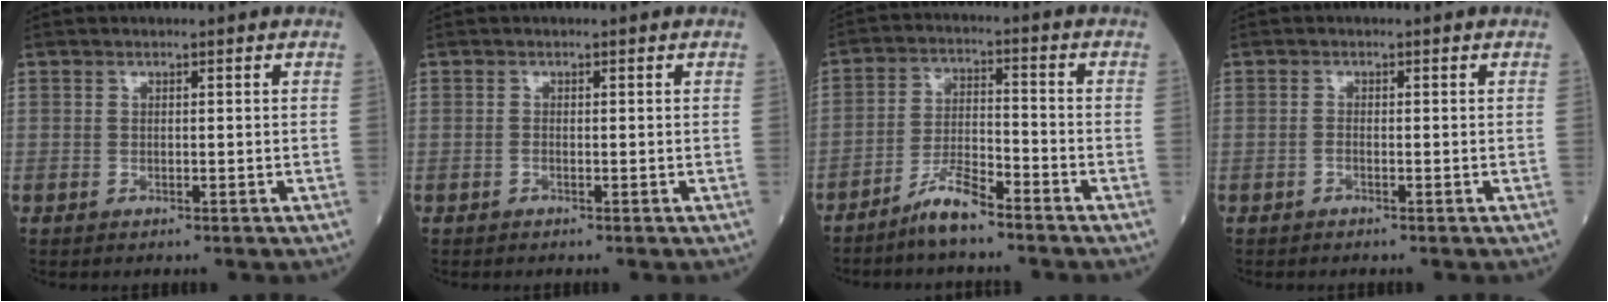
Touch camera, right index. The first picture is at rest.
{"total": 0.0}
{"total": 6.0, "force": [-4.9, 0.6, 3.3], "torque": [-0.069, -0.008, -0.096]}
{"total": 0.6, "force": [-0.4, 0.1, 0.4], "torque": [-0.009, 0.000, -0.009]}